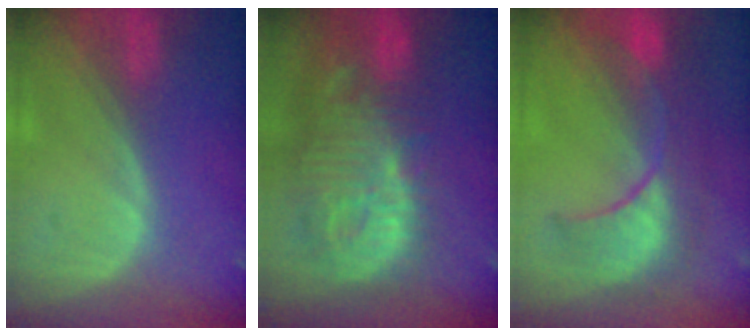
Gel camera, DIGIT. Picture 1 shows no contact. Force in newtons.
{"total": 13.6, "press": 11.8, "slide": 6.7}
{"total": 10.2, "press": 9.1, "slide": 4.5}